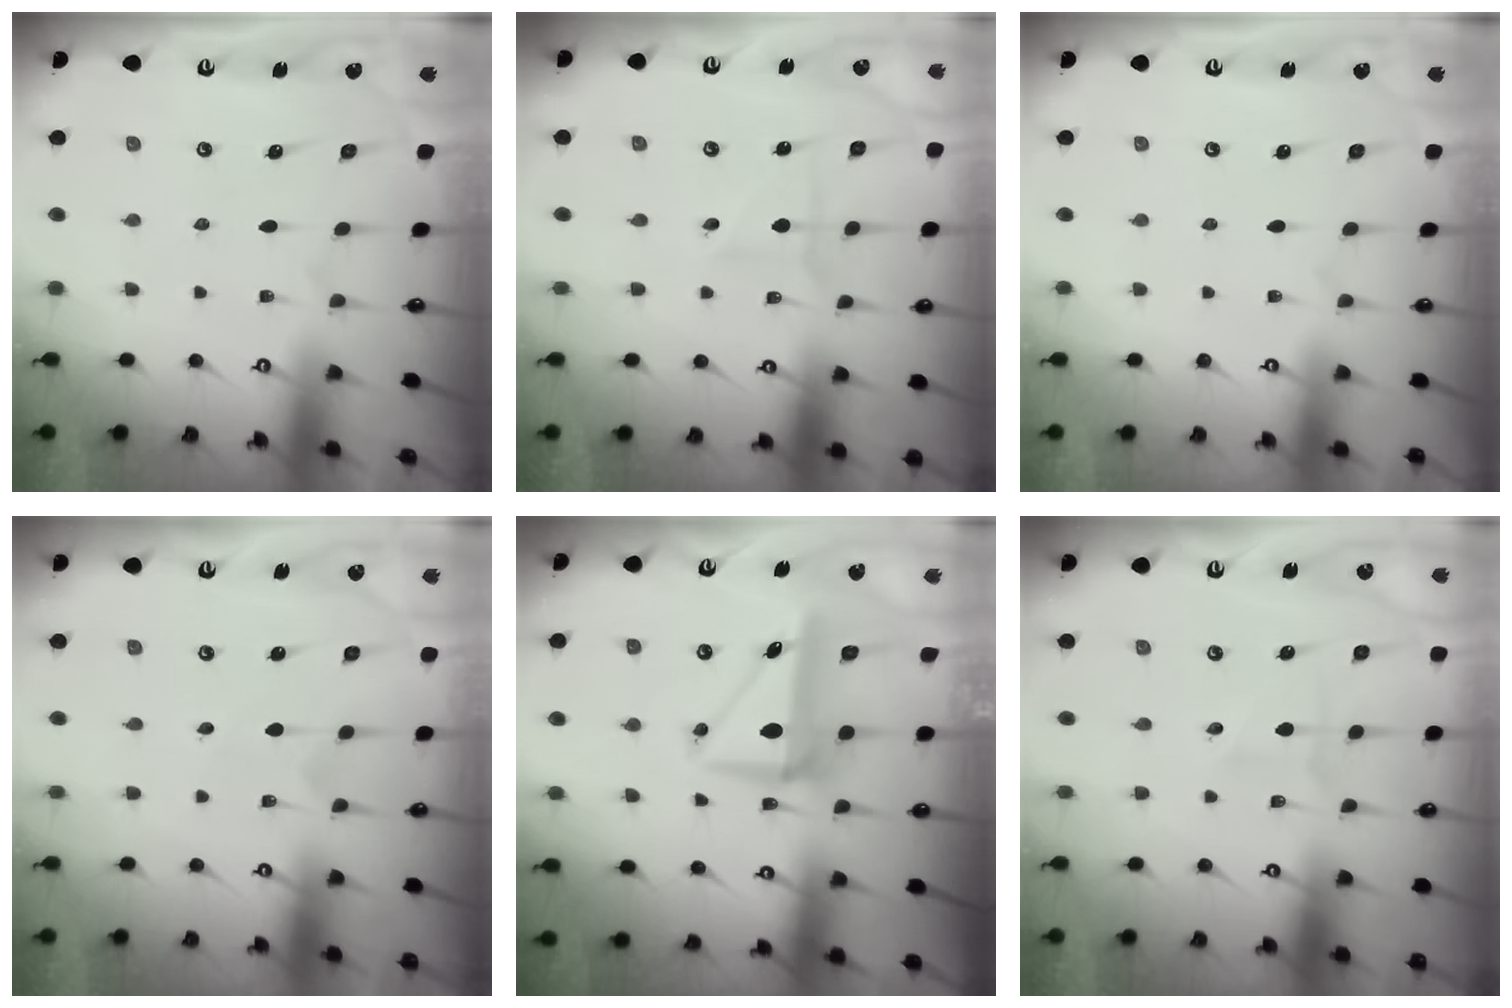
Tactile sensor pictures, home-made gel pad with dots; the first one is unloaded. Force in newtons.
{"total": 2.7, "press": 2.7, "slide": 0.1}
{"total": 0.0}
{"total": 2.5, "press": 2.5, "slide": 0.3}
{"total": 7.5, "press": 7.3, "slide": 1.8}
{"total": 1.7, "press": 1.7, "slide": 0.2}